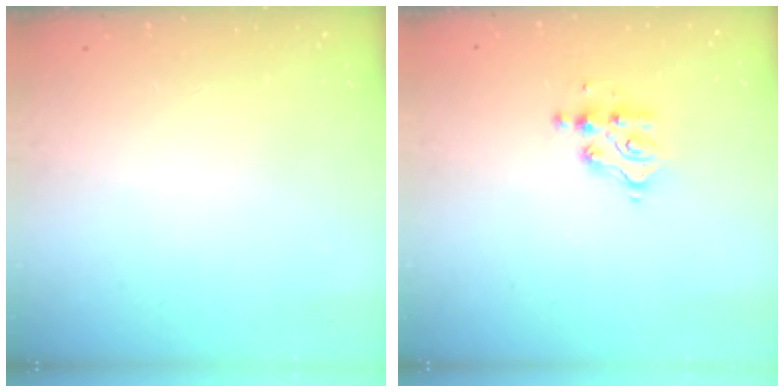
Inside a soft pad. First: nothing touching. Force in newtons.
{"total": 5.5, "press": 5.5, "slide": 0.3}